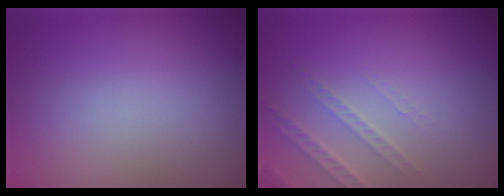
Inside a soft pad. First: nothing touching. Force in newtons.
{"total": 2.2, "press": 2.1, "slide": 0.7}